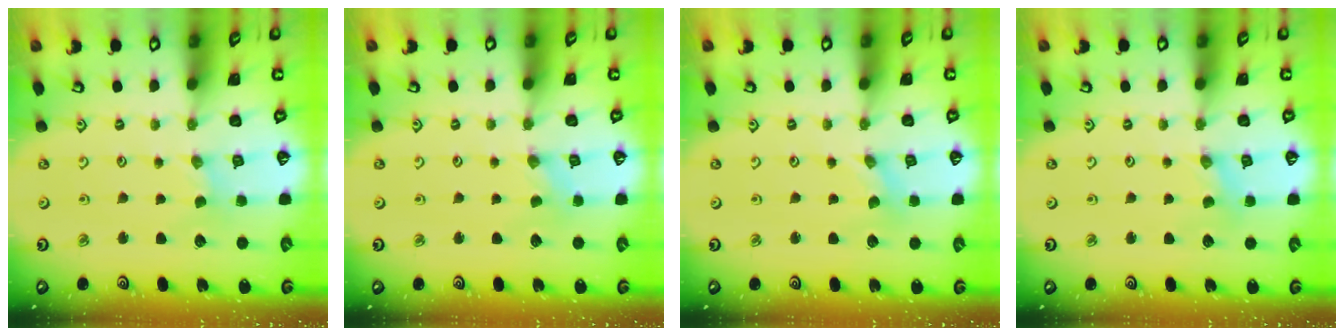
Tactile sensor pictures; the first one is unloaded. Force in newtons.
{"total": 0.0}
{"total": 0.0}
{"total": 2.0, "press": 1.9, "slide": 0.4}